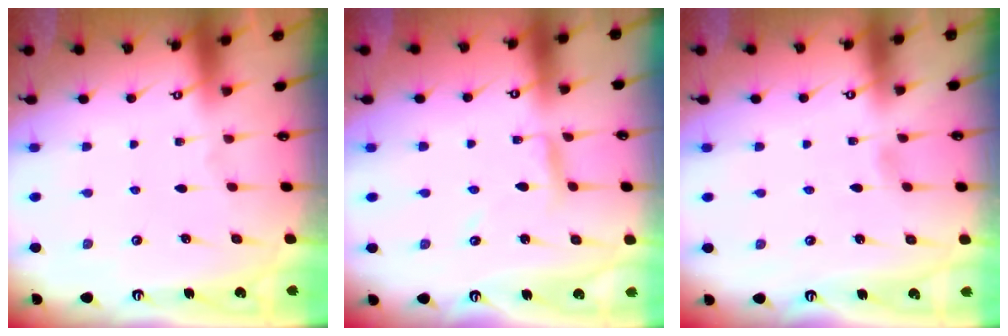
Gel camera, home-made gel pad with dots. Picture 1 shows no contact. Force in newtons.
{"total": 4.7, "press": 4.6, "slide": 0.4}
{"total": 2.1, "press": 2.1, "slide": 0.3}